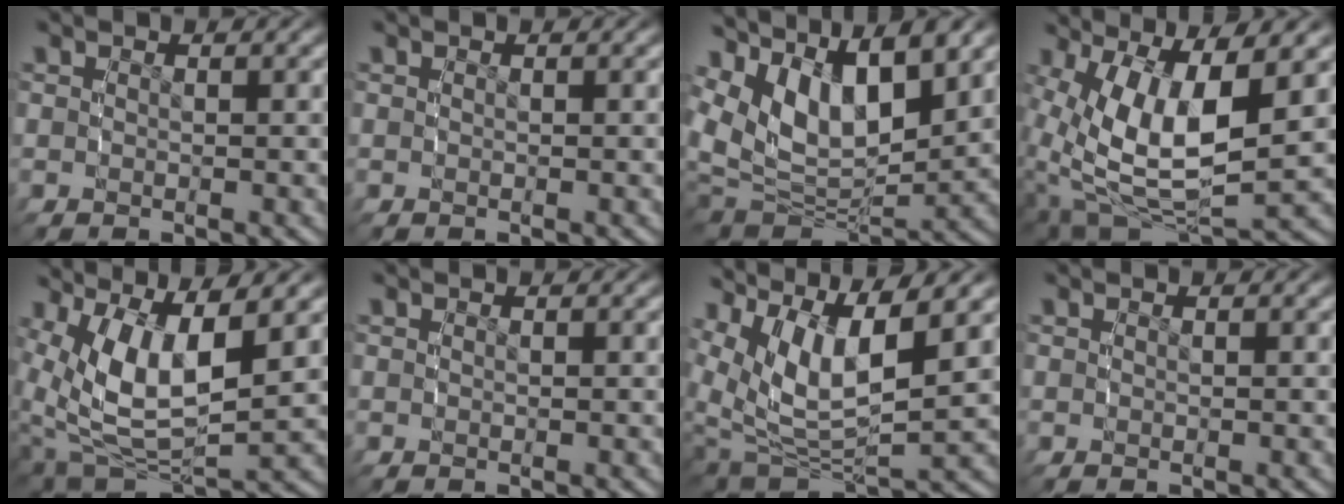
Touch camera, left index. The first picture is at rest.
{"total": 0.0}
{"total": 10.6, "force": [2.0, 7.3, 7.5], "torque": [-0.151, -0.017, 0.042]}
{"total": 10.7, "force": [-1.3, 6.4, 8.5], "torque": [-0.180, -0.052, 0.008]}
{"total": 8.9, "force": [0.1, 5.1, 7.3], "torque": [-0.147, -0.037, 0.027]}
{"total": 0.0}
{"total": 9.0, "force": [1.4, 5.4, 7.0], "torque": [-0.134, -0.025, 0.038]}
{"total": 0.0}